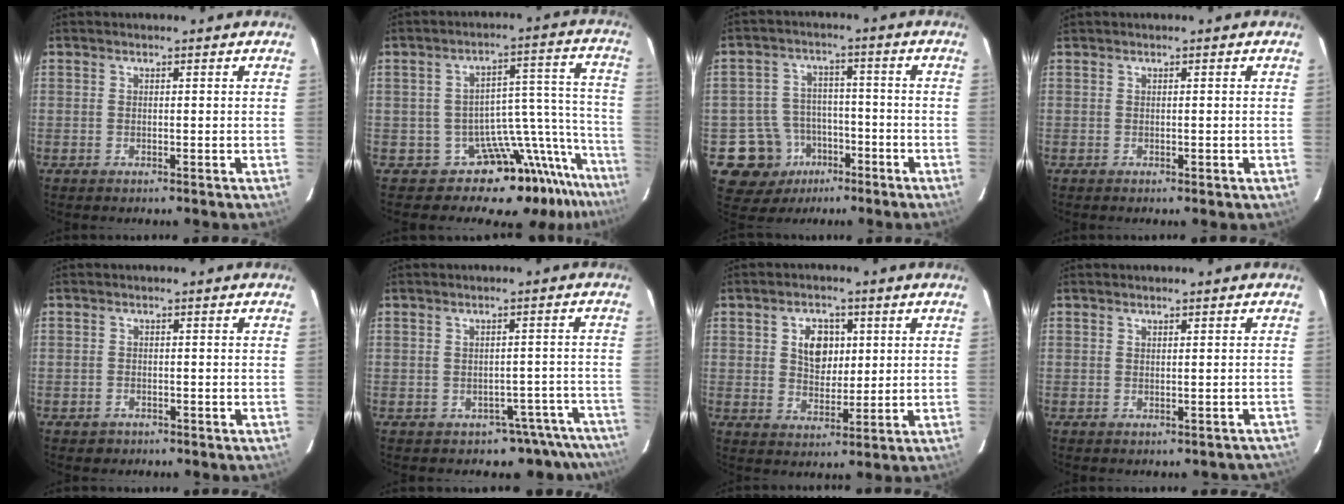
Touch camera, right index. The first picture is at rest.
{"total": 15.2, "force": [-14.0, 4.9, 3.3], "torque": [-0.004, 0.046, -0.210]}
{"total": 10.7, "force": [-5.1, 9.2, 1.9], "torque": [-0.063, 0.030, -0.063]}
{"total": 0.7, "force": [-0.1, 0.2, 0.6], "torque": [-0.005, 0.004, -0.001]}
{"total": 2.0, "force": [-1.2, 1.6, 0.3], "torque": [-0.011, 0.003, -0.010]}
{"total": 8.1, "force": [-7.0, 4.2, 0.3], "torque": [0.023, 0.054, -0.061]}
{"total": 6.8, "force": [1.9, 4.8, 4.4], "torque": [-0.074, 0.012, 0.037]}
{"total": 2.8, "force": [-2.2, 1.1, 1.2], "torque": [-0.002, 0.019, -0.012]}